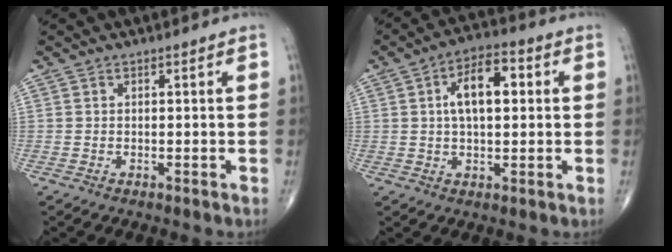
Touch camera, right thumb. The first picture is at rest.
{"total": 9.9, "force": [1.9, 4.9, 8.4], "torque": [-0.127, 0.016, 0.025]}